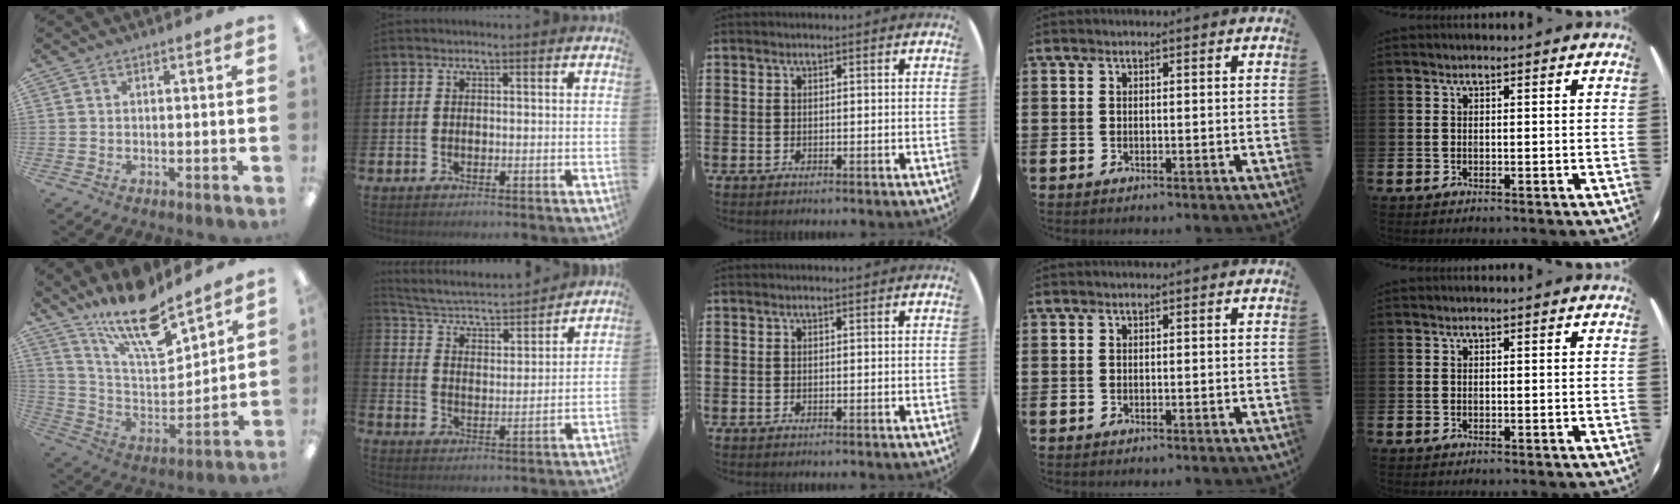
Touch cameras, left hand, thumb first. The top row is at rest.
{"thumb": {"total": 18.3, "force": [14.4, 5.0, 10.2], "torque": [-0.187, -0.091, 0.246]}, "index": {"total": 4.3, "force": [4.0, 1.0, 1.2], "torque": [-0.053, -0.039, 0.059]}}